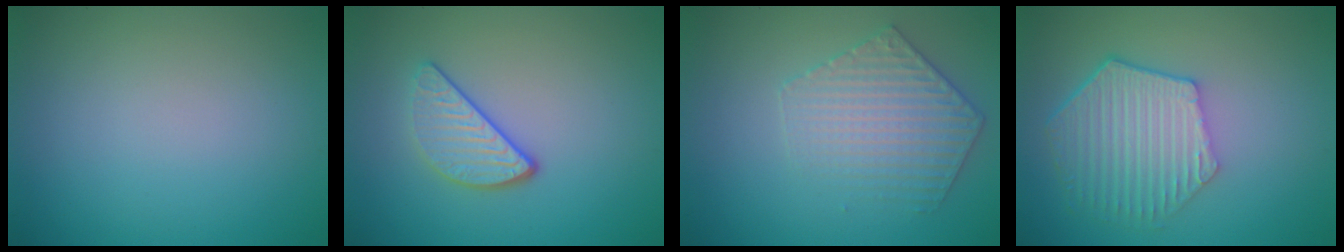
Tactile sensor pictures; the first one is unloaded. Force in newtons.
{"total": 3.0, "press": 2.5, "slide": 1.6}
{"total": 3.4, "press": 3.3, "slide": 0.7}
{"total": 6.4, "press": 5.0, "slide": 4.0}